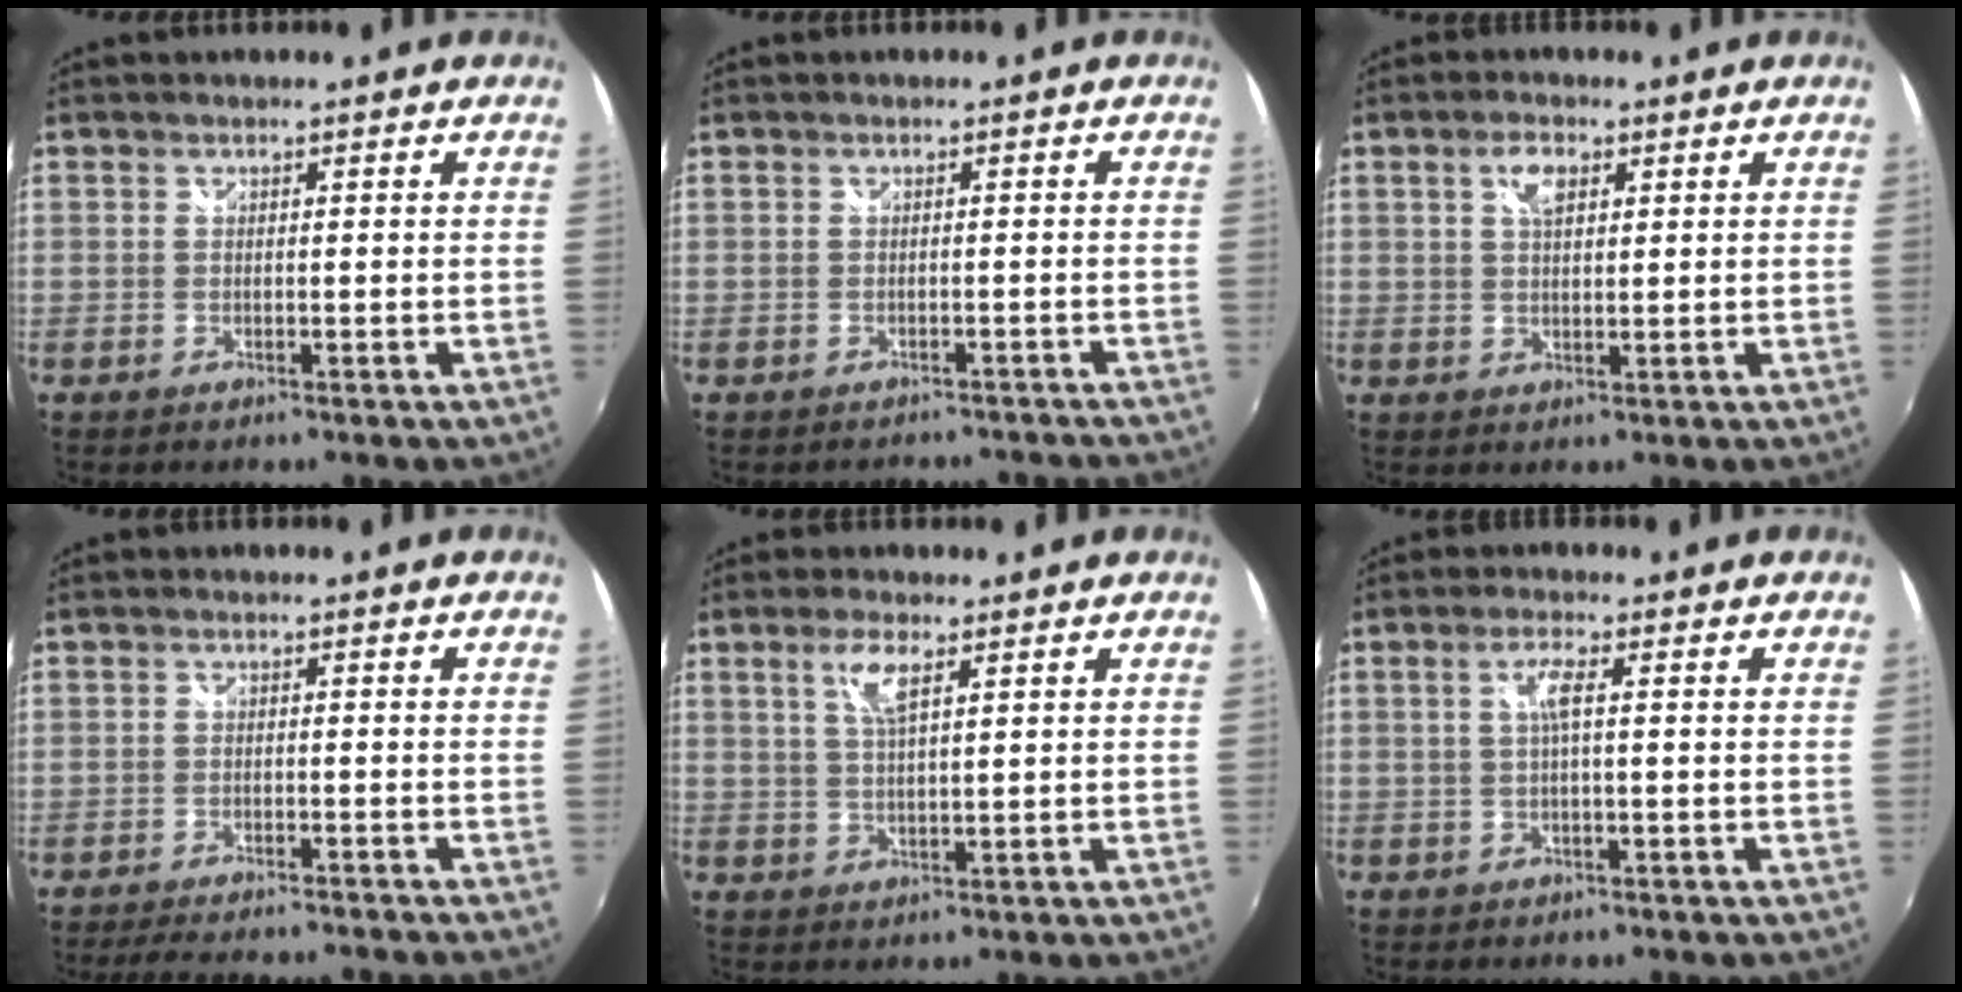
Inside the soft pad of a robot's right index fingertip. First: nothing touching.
{"total": 6.4, "force": [-5.8, 2.0, 1.8], "torque": [-0.034, -0.008, -0.066]}
{"total": 3.8, "force": [1.6, 1.9, 2.9], "torque": [-0.050, 0.007, 0.029]}
{"total": 9.2, "force": [-8.3, 1.1, 3.9], "torque": [-0.089, -0.013, -0.124]}
{"total": 4.4, "force": [2.1, 1.0, 3.7], "torque": [-0.072, 0.002, 0.042]}
{"total": 2.9, "force": [0.2, 0.0, 2.9], "torque": [-0.058, 0.003, 0.004]}